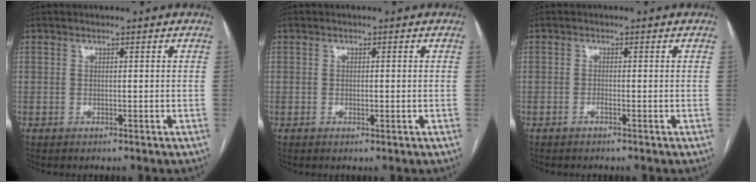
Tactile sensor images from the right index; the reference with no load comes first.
{"total": 1.1, "force": [-0.2, 0.2, 1.0], "torque": [-0.019, -0.001, -0.004]}
{"total": 0.7, "force": [-0.5, 0.1, 0.5], "torque": [-0.008, 0.002, -0.009]}